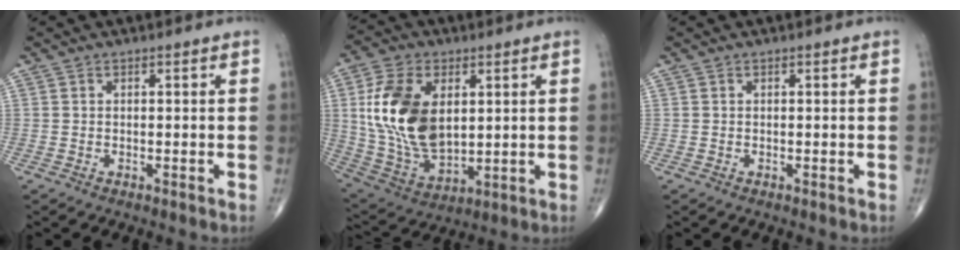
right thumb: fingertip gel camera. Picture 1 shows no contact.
{"total": 18.6, "force": [3.5, 11.2, 14.4], "torque": [-0.267, -0.018, 0.075]}
{"total": 0.0}